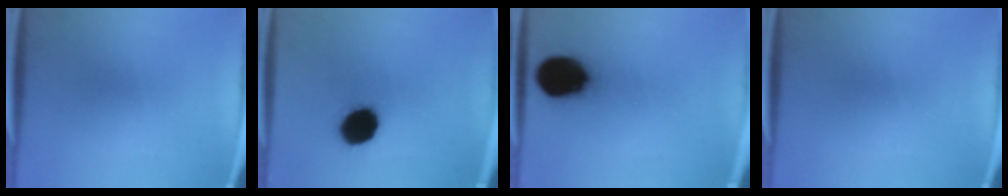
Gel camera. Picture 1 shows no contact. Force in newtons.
{"total": 12.6}
{"total": 14.8}
{"total": 0.0}